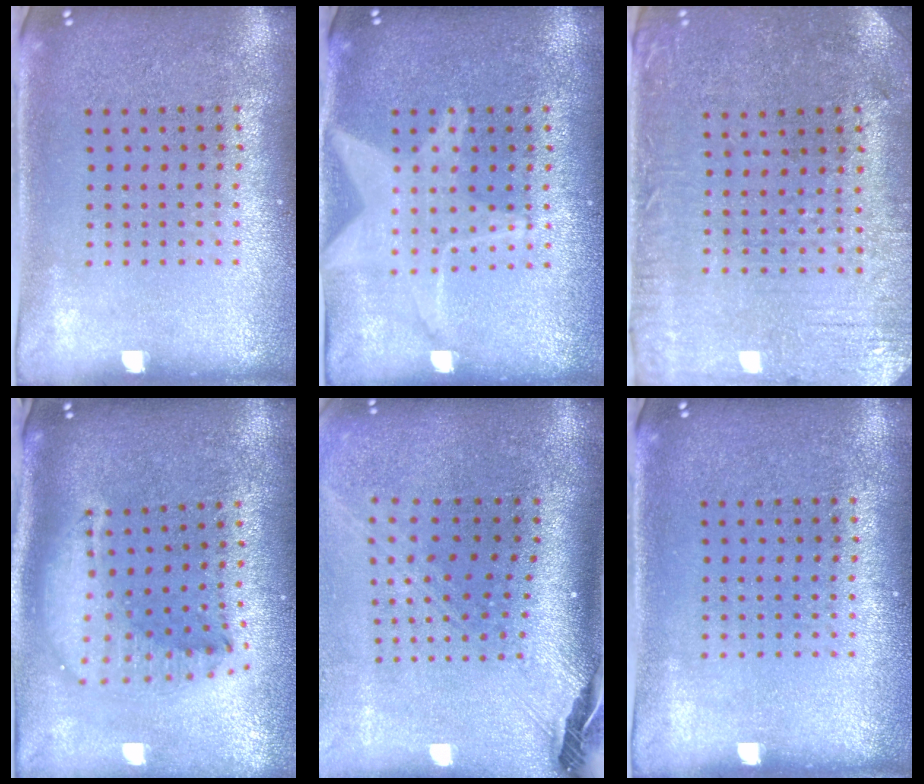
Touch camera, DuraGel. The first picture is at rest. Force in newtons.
{"total": 2.8, "press": 2.8, "slide": 0.3}
{"total": 0.6, "press": 0.4, "slide": 0.5}
{"total": 2.1, "press": 1.6, "slide": 1.3}
{"total": 2.9, "press": 2.0, "slide": 2.0}
{"total": 0.0}